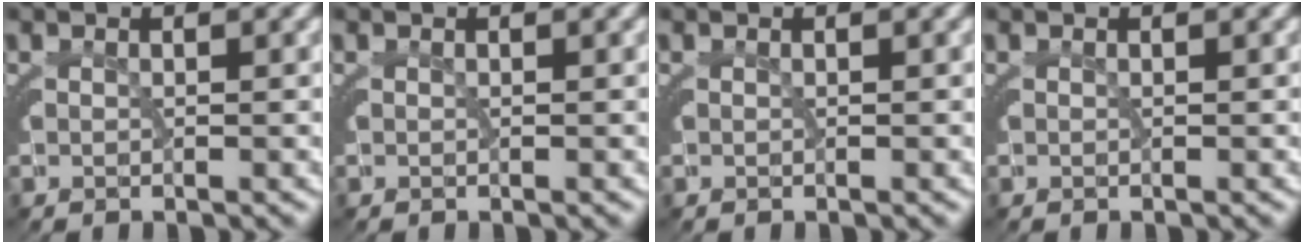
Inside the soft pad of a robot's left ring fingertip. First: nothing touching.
{"total": 0.0}
{"total": 0.0}
{"total": 0.0}